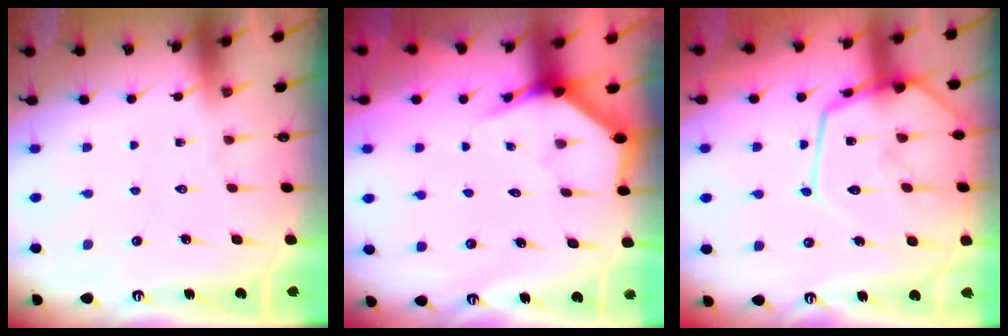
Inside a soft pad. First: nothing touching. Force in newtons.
{"total": 3.8, "press": 3.8, "slide": 0.2}
{"total": 18.3, "press": 18.2, "slide": 1.6}